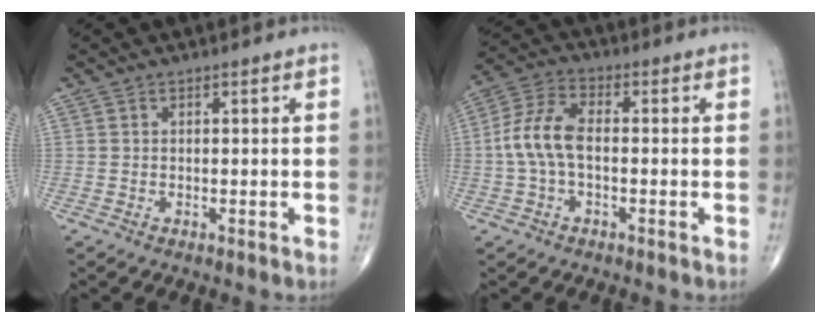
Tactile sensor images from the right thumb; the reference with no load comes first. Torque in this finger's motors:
{"motor_torque": [0.32, 0.20, 1.20, 0.05, 0.23]}